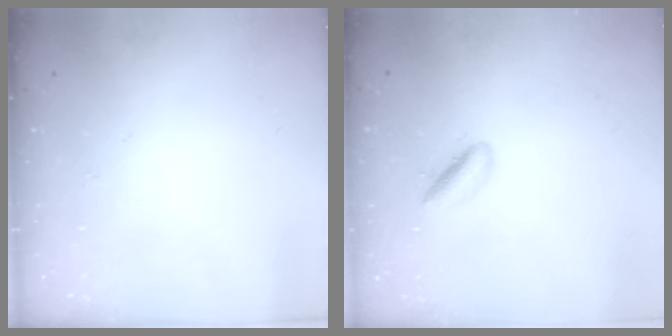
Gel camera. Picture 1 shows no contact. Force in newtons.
{"total": 2.4, "press": 2.3, "slide": 0.4}